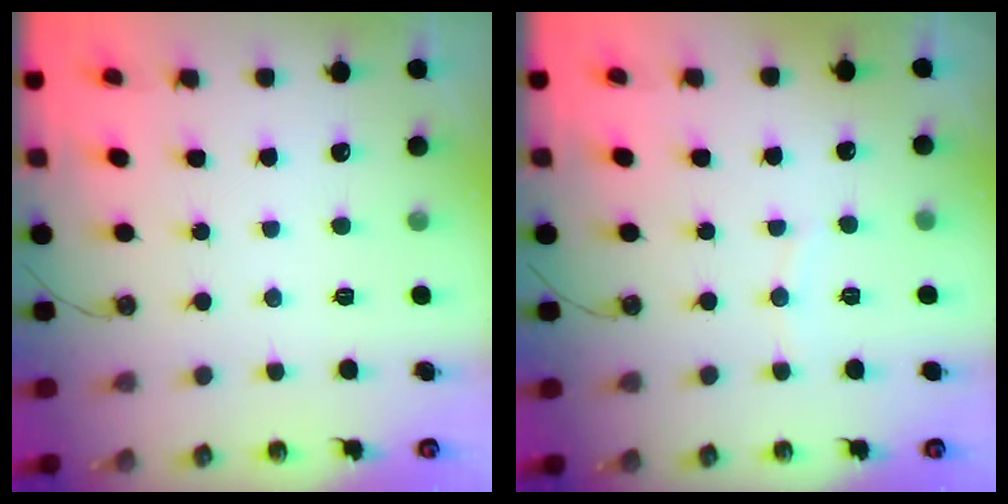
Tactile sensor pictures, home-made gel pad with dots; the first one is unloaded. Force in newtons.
{"total": 3.3, "press": 3.2, "slide": 0.5}